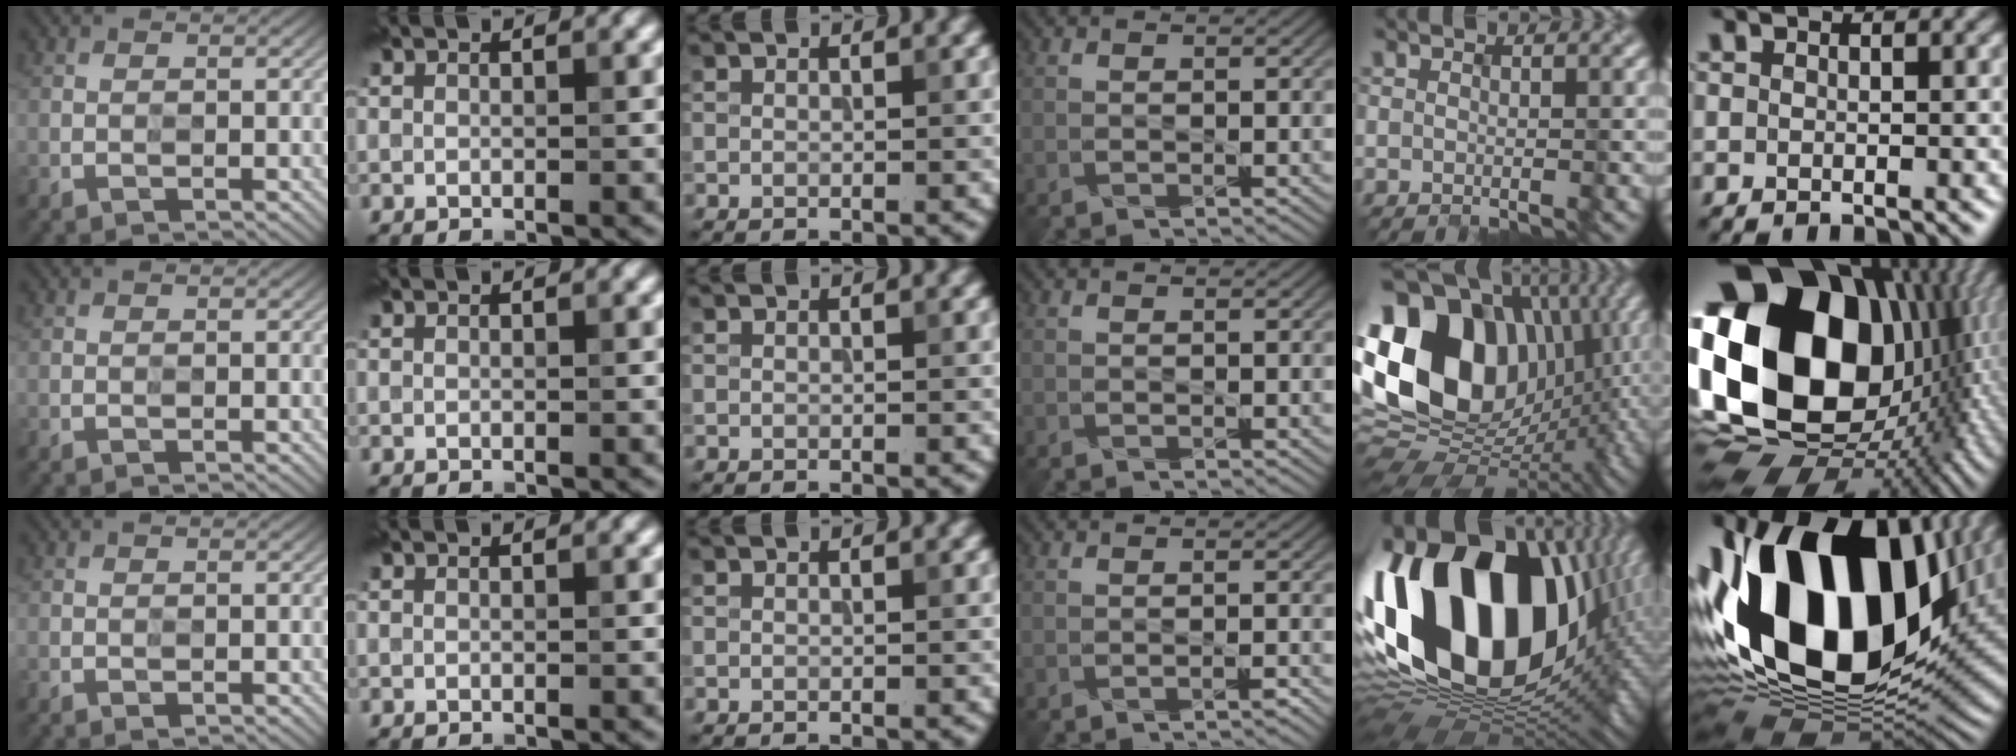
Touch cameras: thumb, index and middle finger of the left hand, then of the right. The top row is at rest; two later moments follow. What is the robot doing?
{"motion": "extract", "object": "power strip"}